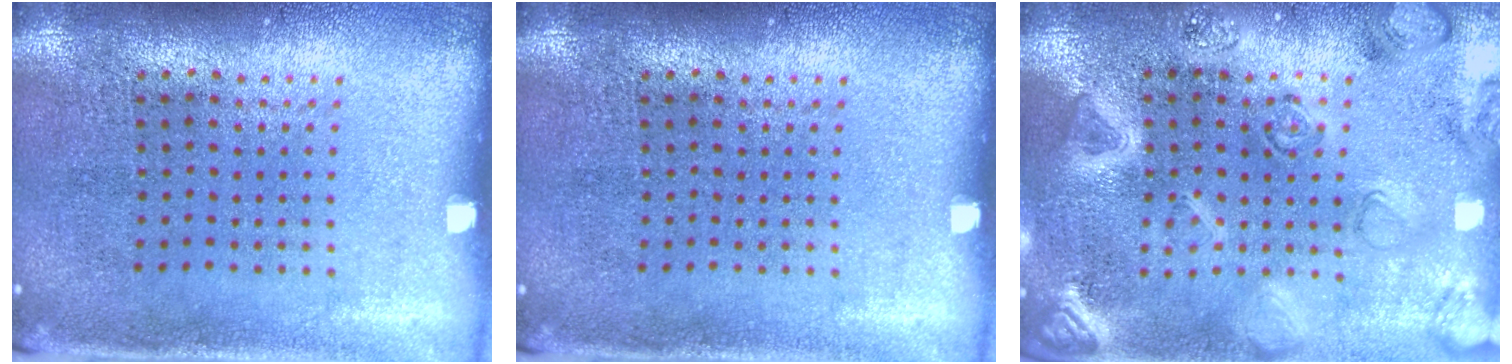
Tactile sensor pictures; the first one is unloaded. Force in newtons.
{"total": 0.0}
{"total": 2.9, "press": 2.9, "slide": 0.5}